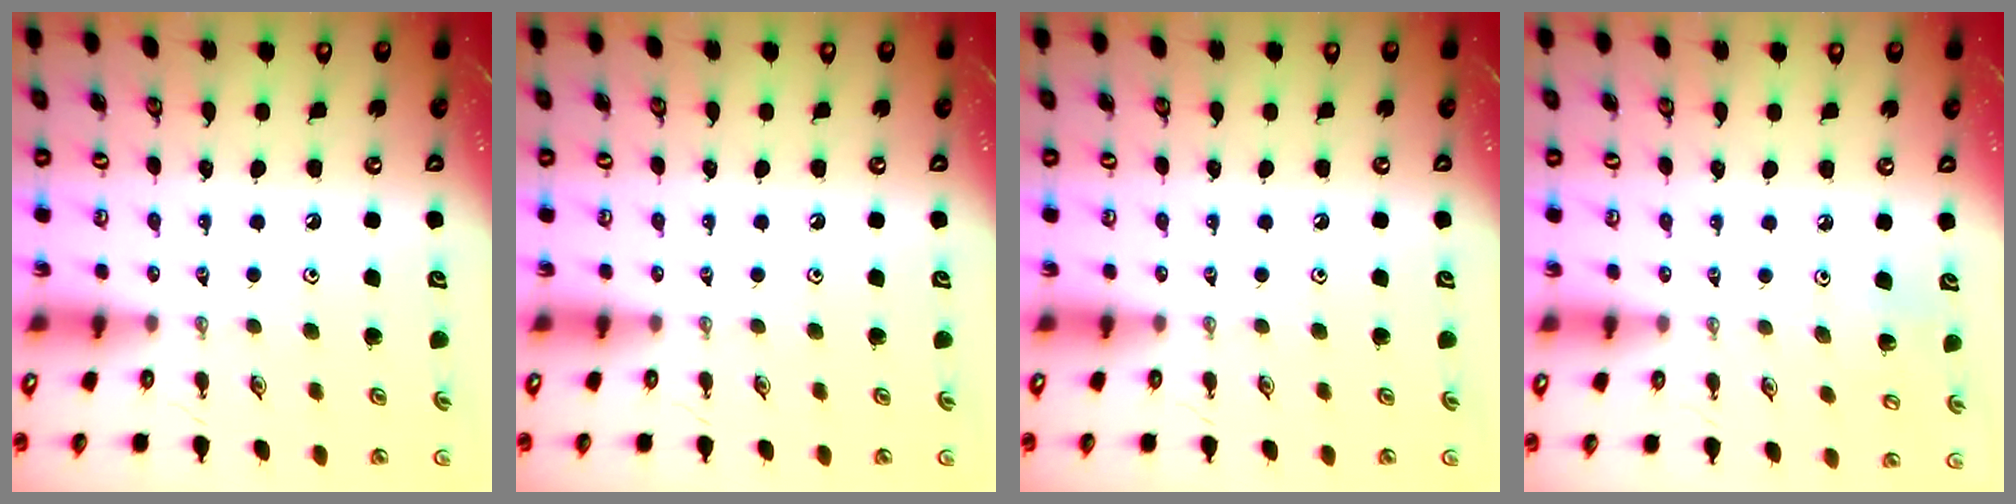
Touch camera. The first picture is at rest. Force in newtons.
{"total": 0.0}
{"total": 0.0}
{"total": 4.7, "press": 4.6, "slide": 0.9}